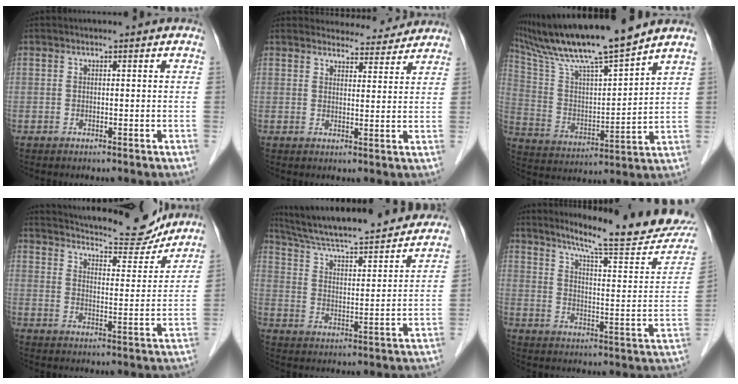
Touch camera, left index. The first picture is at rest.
{"total": 7.8, "force": [7.5, 2.0, 0.6], "torque": [0.007, 0.001, 0.080]}
{"total": 17.6, "force": [15.1, 0.0, 9.0], "torque": [-0.169, 0.008, 0.268]}
{"total": 18.0, "force": [16.6, 3.3, 6.1], "torque": [-0.093, -0.006, 0.223]}
{"total": 26.7, "force": [24.0, 3.4, 11.3], "torque": [-0.186, -0.010, 0.333]}
{"total": 20.9, "force": [18.4, 1.3, 9.9], "torque": [-0.136, -0.057, 0.234]}